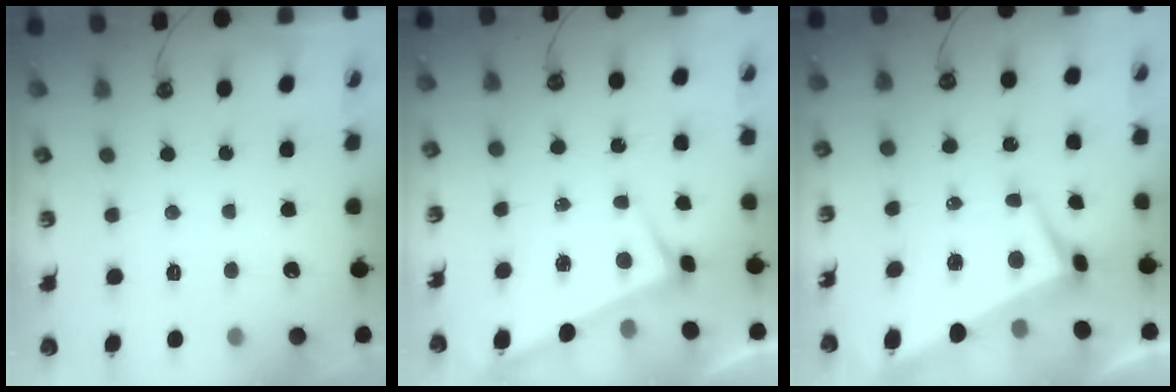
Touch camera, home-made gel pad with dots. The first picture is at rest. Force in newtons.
{"total": 5.1, "press": 5.1, "slide": 0.1}
{"total": 1.7, "press": 1.1, "slide": 1.3}